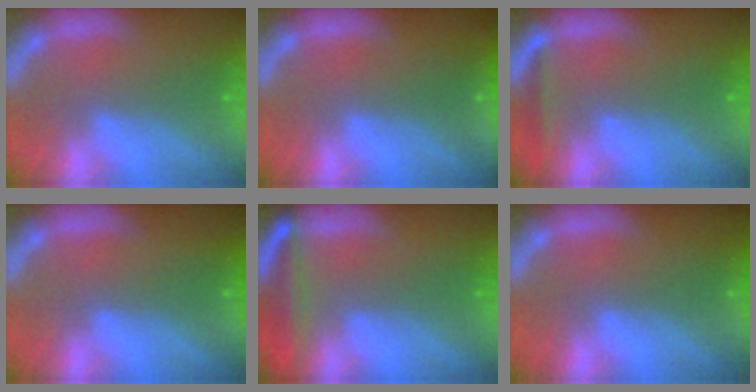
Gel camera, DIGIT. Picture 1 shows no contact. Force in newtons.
{"total": 3.0}
{"total": 1.9}
{"total": 0.9}
{"total": 6.0}
{"total": 1.4}